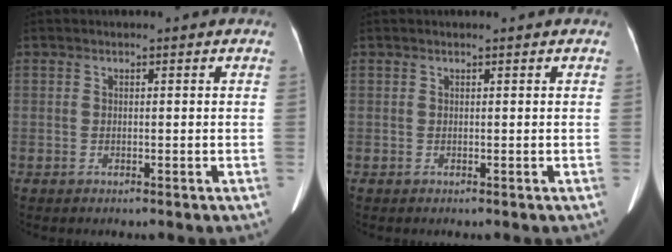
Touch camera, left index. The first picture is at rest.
{"total": 0.0}